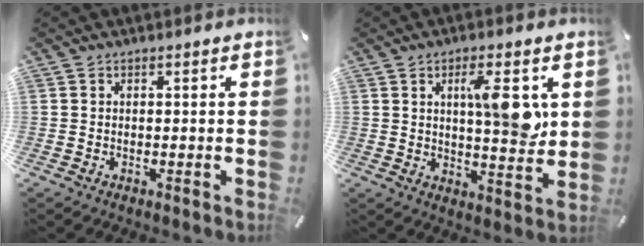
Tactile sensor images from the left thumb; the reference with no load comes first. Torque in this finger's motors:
{"motor_torque": [1.92, 2.44, 1.15, -1.05, 0.41]}